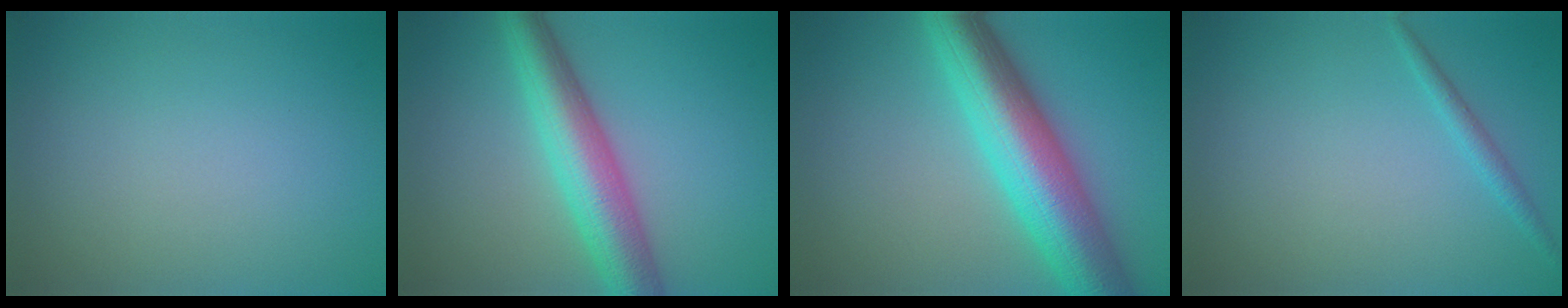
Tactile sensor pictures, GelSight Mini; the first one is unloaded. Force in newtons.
{"total": 6.4, "press": 6.3, "slide": 0.2}
{"total": 9.5, "press": 9.5, "slide": 0.3}
{"total": 1.1, "press": 1.1, "slide": 0.1}